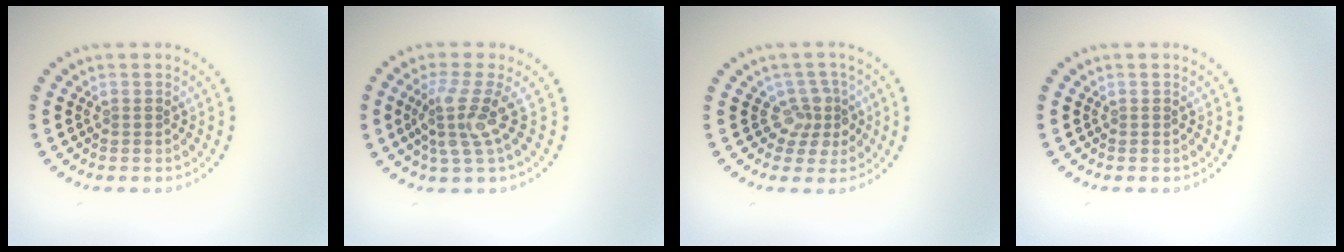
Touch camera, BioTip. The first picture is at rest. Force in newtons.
{"total": 3.6, "press": 2.6, "slide": 2.5}
{"total": 2.7, "press": 2.0, "slide": 1.8}
{"total": 0.0}